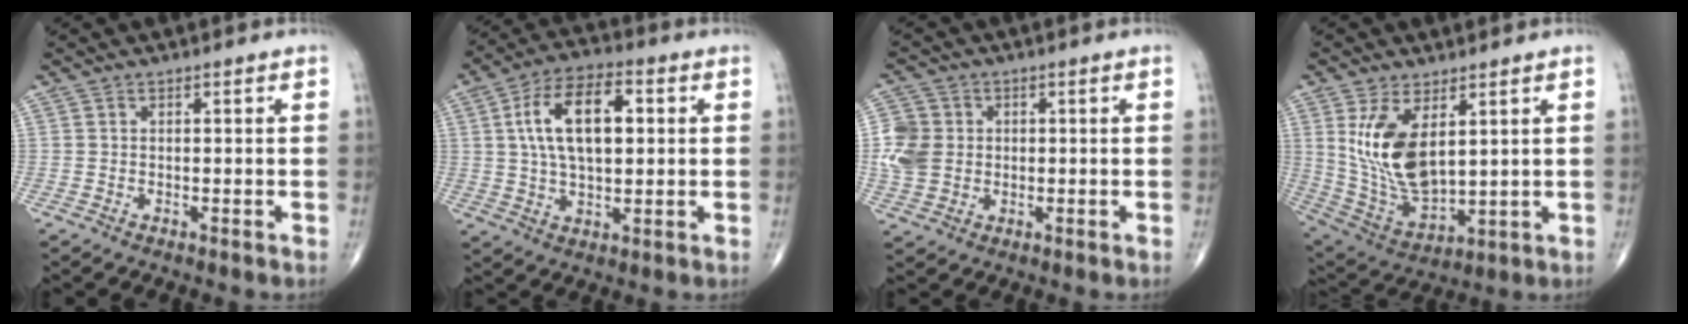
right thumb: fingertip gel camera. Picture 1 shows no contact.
{"total": 14.0, "force": [2.6, 7.1, 11.7], "torque": [-0.201, 0.013, 0.044]}
{"total": 7.5, "force": [0.2, 6.4, 3.8], "torque": [-0.065, 0.002, 0.002]}
{"total": 14.0, "force": [4.0, 7.0, 11.4], "torque": [-0.212, -0.024, 0.100]}